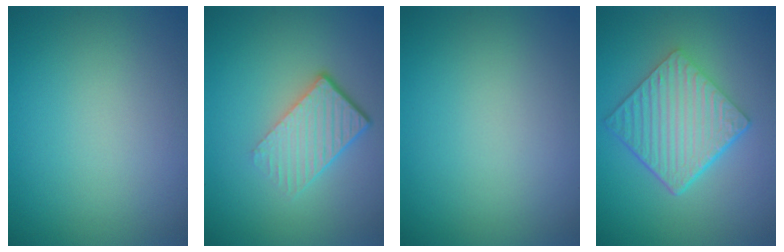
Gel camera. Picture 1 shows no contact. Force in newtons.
{"total": 4.5, "press": 2.8, "slide": 3.5}
{"total": 0.0}
{"total": 6.6, "press": 4.6, "slide": 4.7}